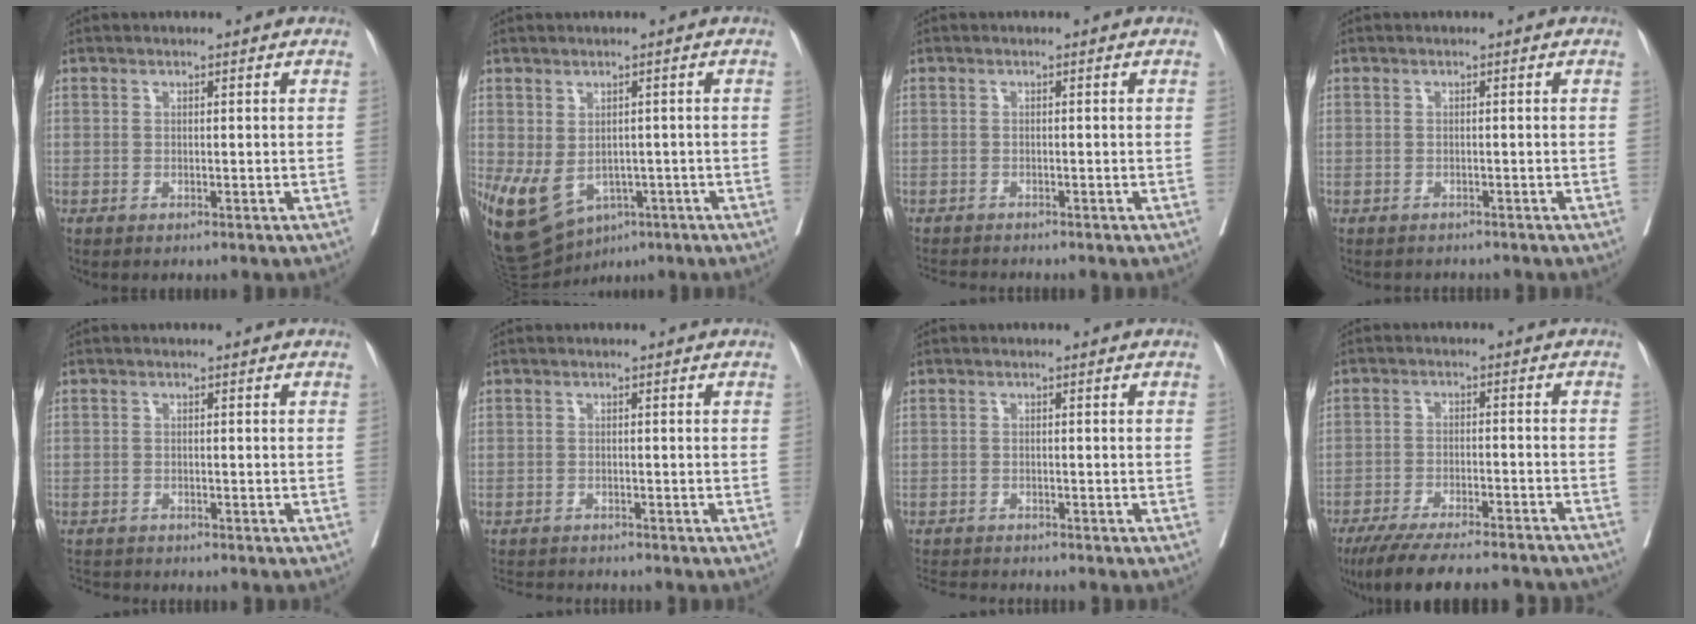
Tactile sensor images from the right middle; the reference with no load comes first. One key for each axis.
{"total": 10.3, "fx": -4.3, "fy": 7.0, "fz": 6.2, "tx": -0.120, "ty": -0.004, "tz": -0.055}
{"total": 3.1, "fx": -3.0, "fy": 0.0, "fz": 0.6, "tx": -0.007, "ty": -0.014, "tz": -0.052}
{"total": 2.7, "fx": -2.5, "fy": 0.9, "fz": 0.3, "tx": -0.010, "ty": -0.004, "tz": -0.035}
{"total": 2.7, "fx": -2.7, "fy": 0.3, "fz": 0.0, "tx": 0.001, "ty": -0.013, "tz": -0.047}
{"total": 5.1, "fx": -4.9, "fy": 0.6, "fz": 1.1, "tx": -0.014, "ty": -0.010, "tz": -0.078}
{"total": 5.0, "fx": -4.8, "fy": 0.1, "fz": 1.1, "tx": -0.016, "ty": -0.014, "tz": -0.080}
{"total": 19.6, "fx": -17.5, "fy": 2.7, "fz": 8.4, "tx": -0.126, "ty": -0.026, "tz": -0.244}